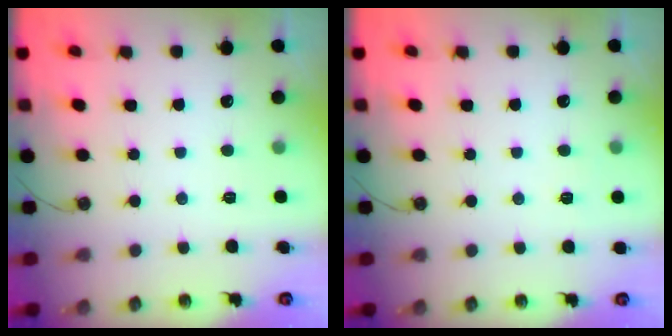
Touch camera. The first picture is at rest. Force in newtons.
{"total": 4.6, "press": 2.7, "slide": 3.8}